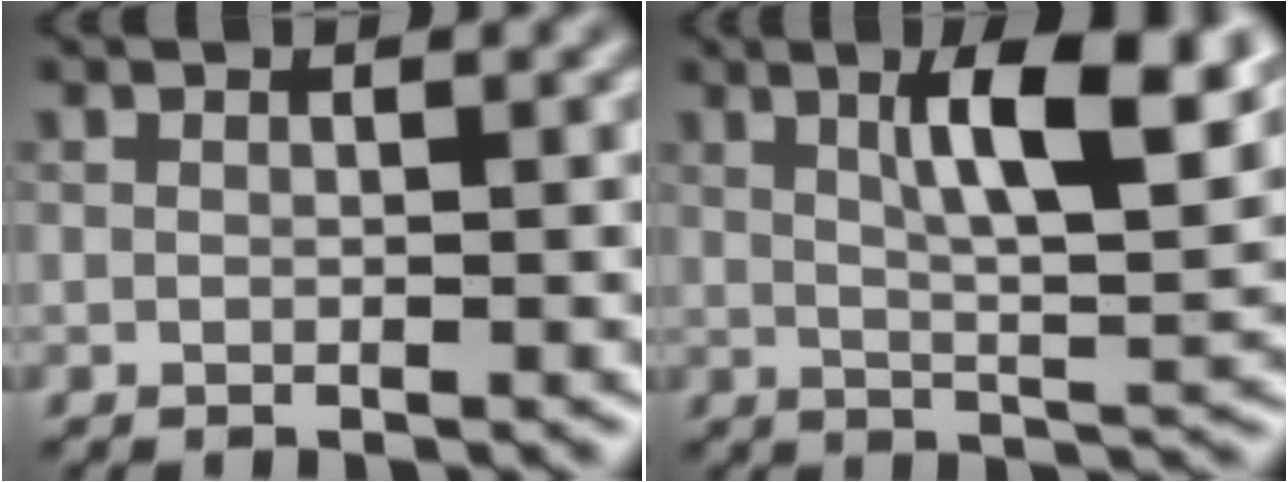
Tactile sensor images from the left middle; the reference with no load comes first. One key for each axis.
{"total": 8.9, "fx": 3.5, "fy": 2.0, "fz": 7.9, "tx": -0.116, "ty": 0.006, "tz": 0.056}